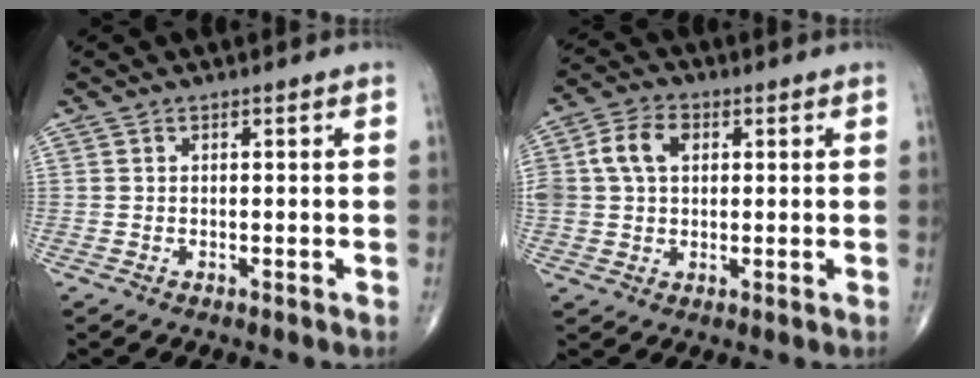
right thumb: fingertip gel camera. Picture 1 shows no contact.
{"total": 9.0, "force": [2.1, 6.4, 5.9], "torque": [-0.113, 0.017, 0.037]}